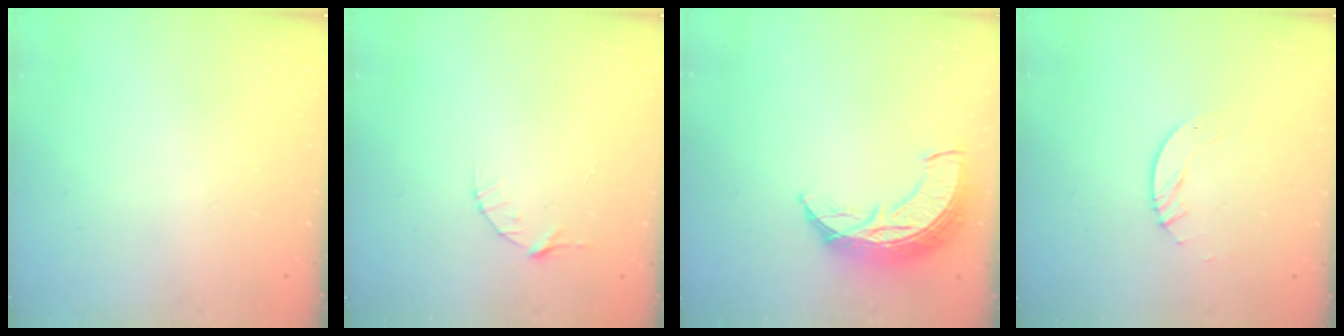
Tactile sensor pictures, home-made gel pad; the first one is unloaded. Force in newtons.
{"total": 4.1, "press": 4.1, "slide": 0.4}
{"total": 11.2, "press": 11.1, "slide": 0.9}
{"total": 4.5, "press": 4.5, "slide": 0.4}